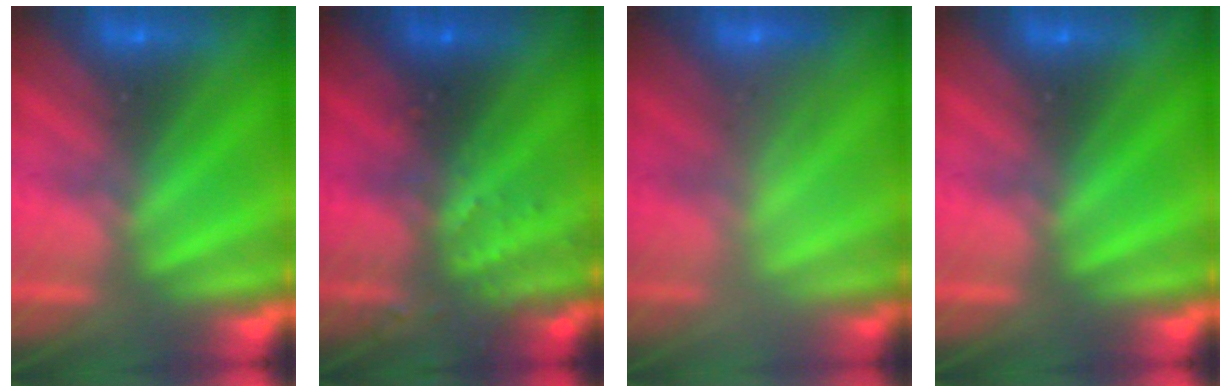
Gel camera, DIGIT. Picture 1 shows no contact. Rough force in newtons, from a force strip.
{"total": 3.4}
{"total": 2.1}
{"total": 0.0}